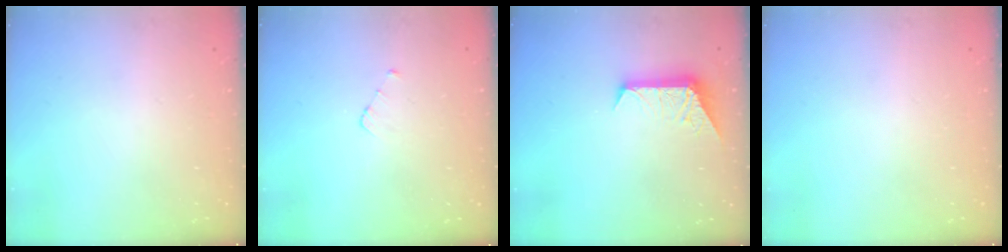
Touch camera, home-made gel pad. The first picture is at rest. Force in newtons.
{"total": 2.7, "press": 2.7, "slide": 0.3}
{"total": 8.1, "press": 8.1, "slide": 0.7}
{"total": 0.0}